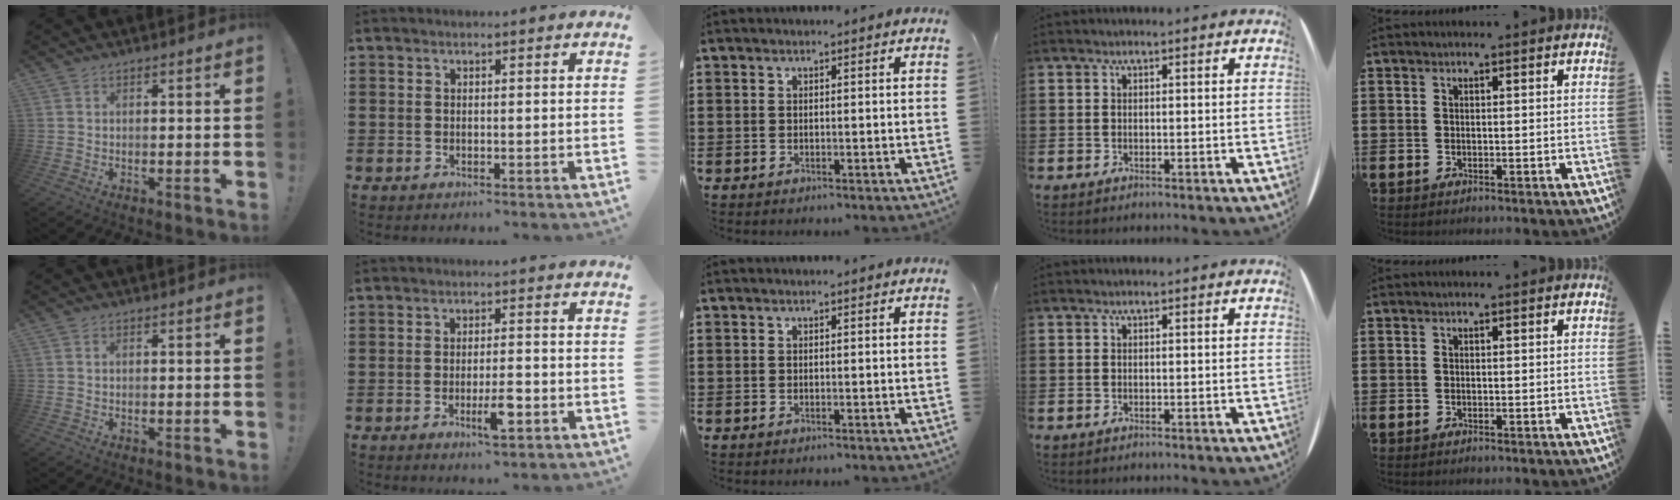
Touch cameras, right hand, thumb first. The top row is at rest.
{"thumb": {"total": 0.6, "force": [0.2, 0.3, 0.4], "torque": [-0.010, 0.002, 0.005]}, "index": {"total": 4.7, "force": [-1.9, 0.9, 4.2], "torque": [-0.080, -0.007, -0.036]}}